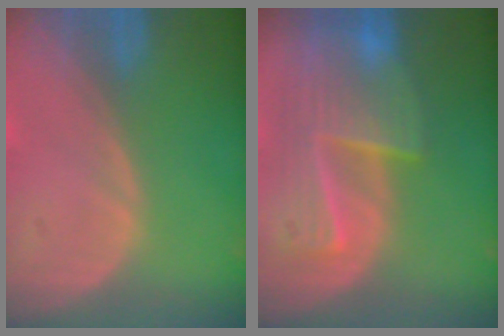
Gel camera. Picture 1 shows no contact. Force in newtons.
{"total": 8.7, "press": 8.1, "slide": 3.1}